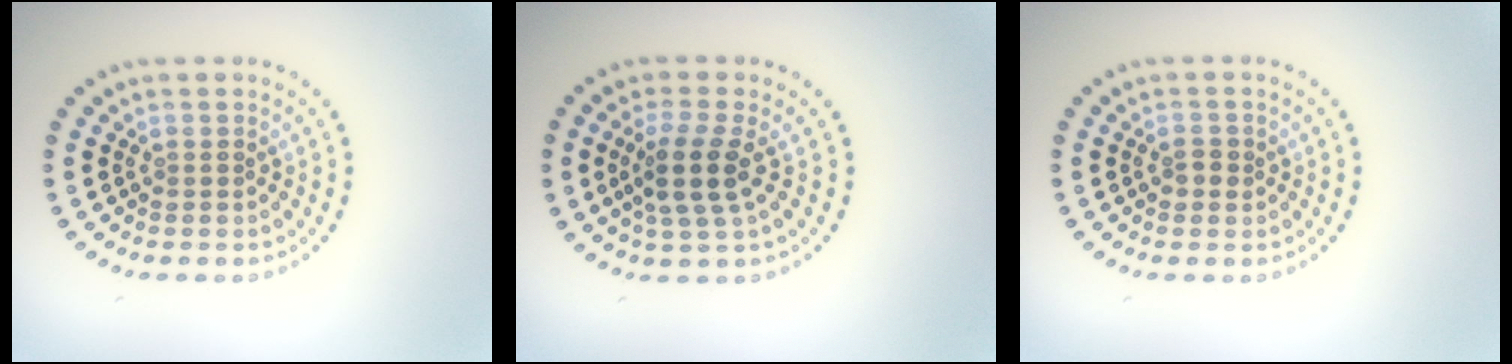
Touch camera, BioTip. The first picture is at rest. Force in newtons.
{"total": 3.4, "press": 2.8, "slide": 1.9}
{"total": 1.1, "press": 1.1, "slide": 0.2}